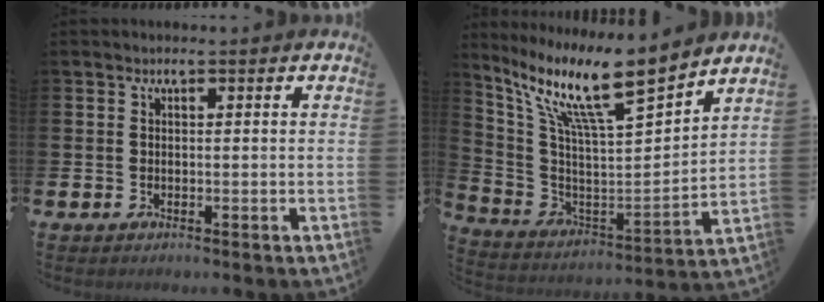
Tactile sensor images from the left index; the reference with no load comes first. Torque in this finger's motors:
{"motor_torque": [1.14, -1.00, 1.05, 0.21]}